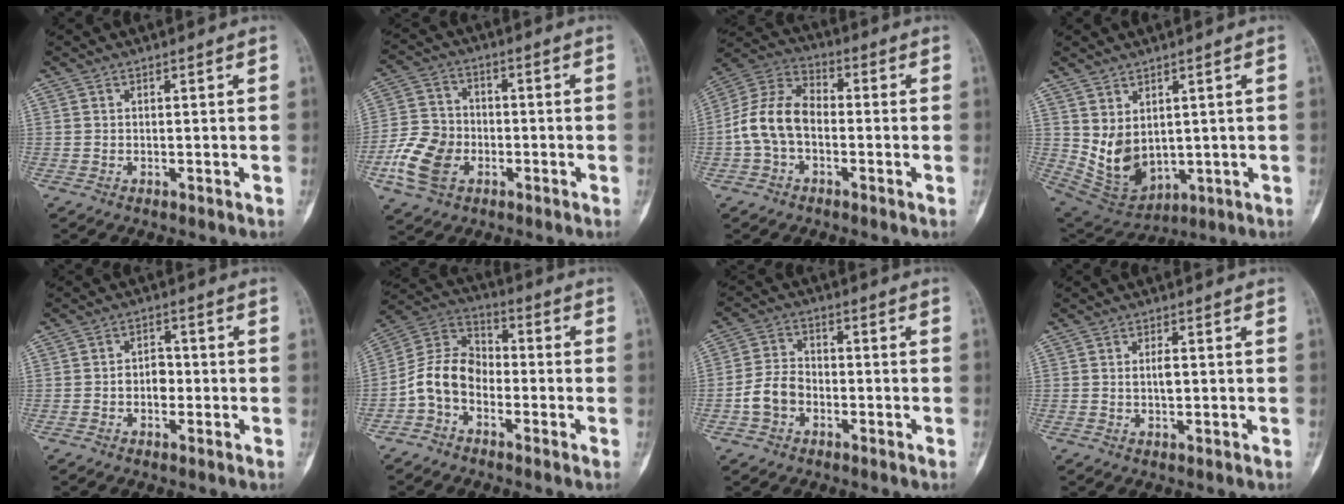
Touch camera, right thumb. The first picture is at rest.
{"total": 9.9, "force": [-3.4, 7.6, 5.4], "torque": [-0.090, 0.014, -0.069]}
{"total": 11.4, "force": [-1.9, 7.6, 8.3], "torque": [-0.156, 0.037, -0.048]}
{"total": 9.6, "force": [1.2, 6.7, 6.8], "torque": [-0.100, -0.016, 0.055]}
{"total": 3.6, "force": [-0.8, 2.7, 2.3], "torque": [-0.014, 0.015, -0.021]}
{"total": 9.9, "force": [-3.5, 7.1, 6.0], "torque": [-0.104, 0.050, -0.083]}
{"total": 6.6, "force": [-2.3, 4.9, 3.7], "torque": [-0.061, 0.025, -0.049]}
{"total": 2.0, "force": [0.1, 0.9, 1.8], "torque": [-0.029, 0.002, 0.001]}